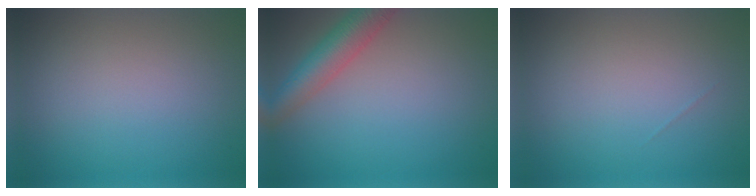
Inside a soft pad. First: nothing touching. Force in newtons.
{"total": 4.8, "press": 4.7, "slide": 0.3}
{"total": 0.0}